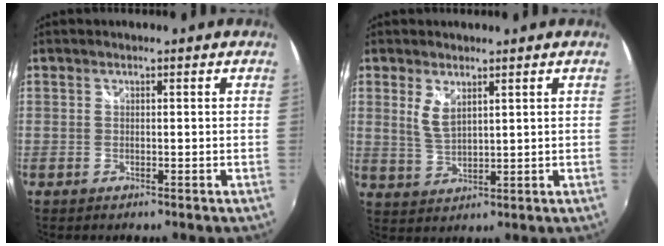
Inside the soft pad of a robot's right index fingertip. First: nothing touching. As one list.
[{"total": 4.2, "force": [2.0, 1.7, 3.3], "torque": [-0.063, -0.006, 0.041]}]